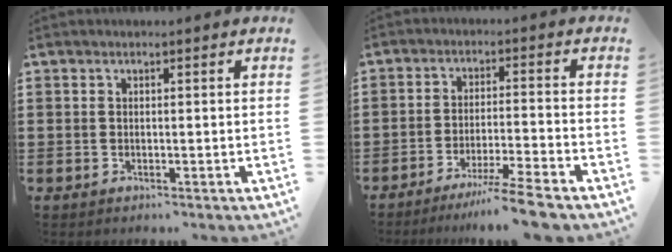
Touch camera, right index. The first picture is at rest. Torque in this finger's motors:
{"motor_torque": [0.03, 0.15, -0.35, -0.06]}